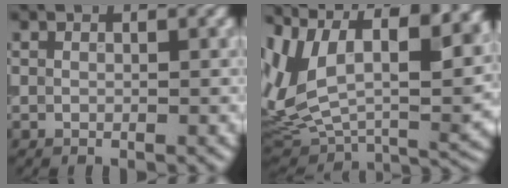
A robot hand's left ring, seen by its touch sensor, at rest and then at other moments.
{"total": 16.8, "force": [6.7, 9.2, 12.4], "torque": [-0.256, 0.032, 0.113]}